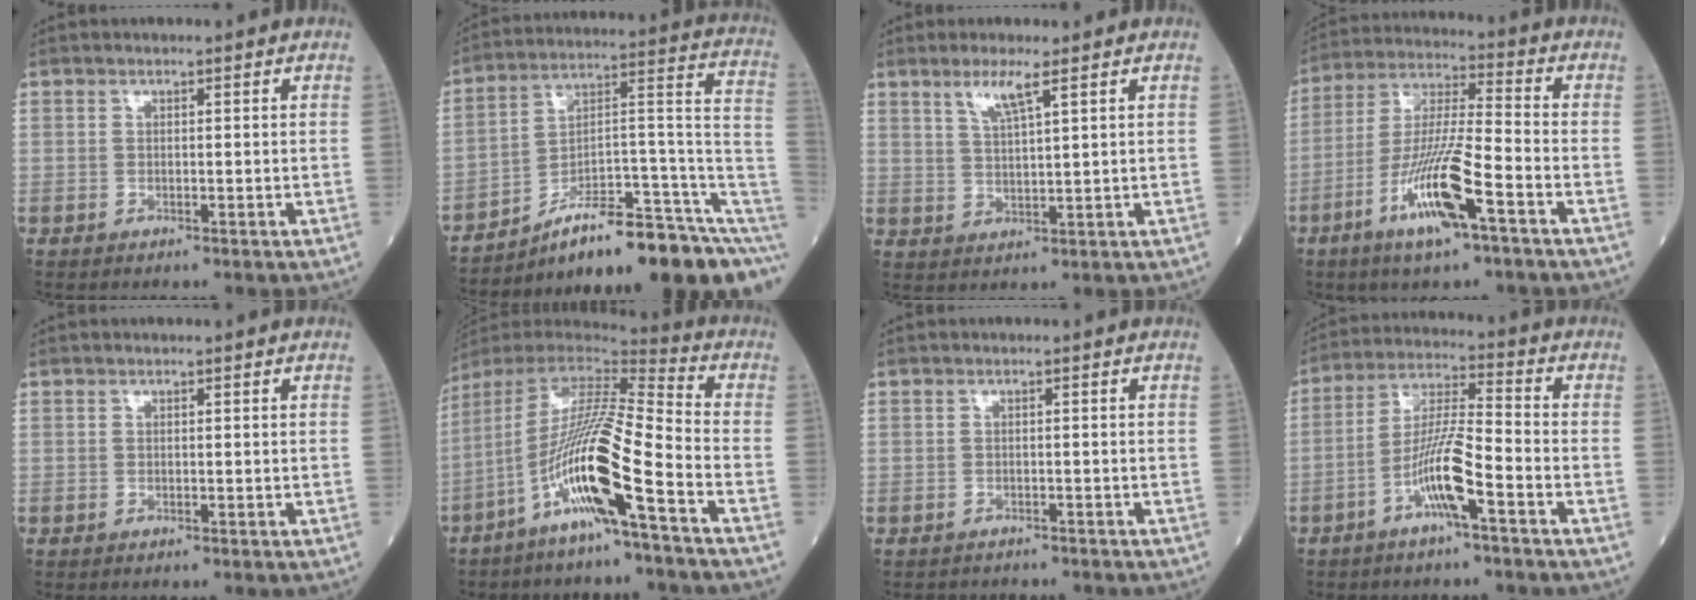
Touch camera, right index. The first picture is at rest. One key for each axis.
{"total": 18.9, "fx": -11.4, "fy": 3.0, "fz": 14.8, "tx": -0.149, "ty": 0.063, "tz": -0.173}
{"total": 4.2, "fx": 2.6, "fy": 0.0, "fz": 3.3, "tx": -0.067, "ty": -0.003, "tz": 0.053}
{"total": 13.2, "fx": -6.3, "fy": 1.1, "fz": 11.5, "tx": -0.228, "ty": -0.012, "tz": -0.118}
{"total": 0.0}
{"total": 15.9, "fx": -7.2, "fy": -0.1, "fz": 14.1, "tx": -0.279, "ty": -0.015, "tz": -0.143}
{"total": 1.4, "fx": -1.3, "fy": 0.7, "fz": 0.1, "tx": -0.009, "ty": 0.002, "tz": -0.018}
{"total": 9.0, "fx": -4.3, "fy": 0.5, "fz": 7.9, "tx": -0.156, "ty": 0.007, "tz": -0.084}